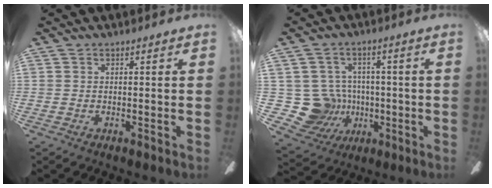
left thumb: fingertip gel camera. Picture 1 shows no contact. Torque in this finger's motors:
{"motor_torque": [-0.32, 0.45, -0.08, -0.15, 0.00]}